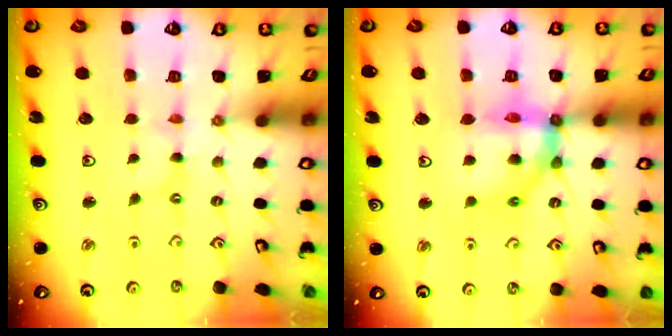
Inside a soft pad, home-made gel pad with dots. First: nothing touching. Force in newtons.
{"total": 12.8, "press": 12.7, "slide": 1.5}